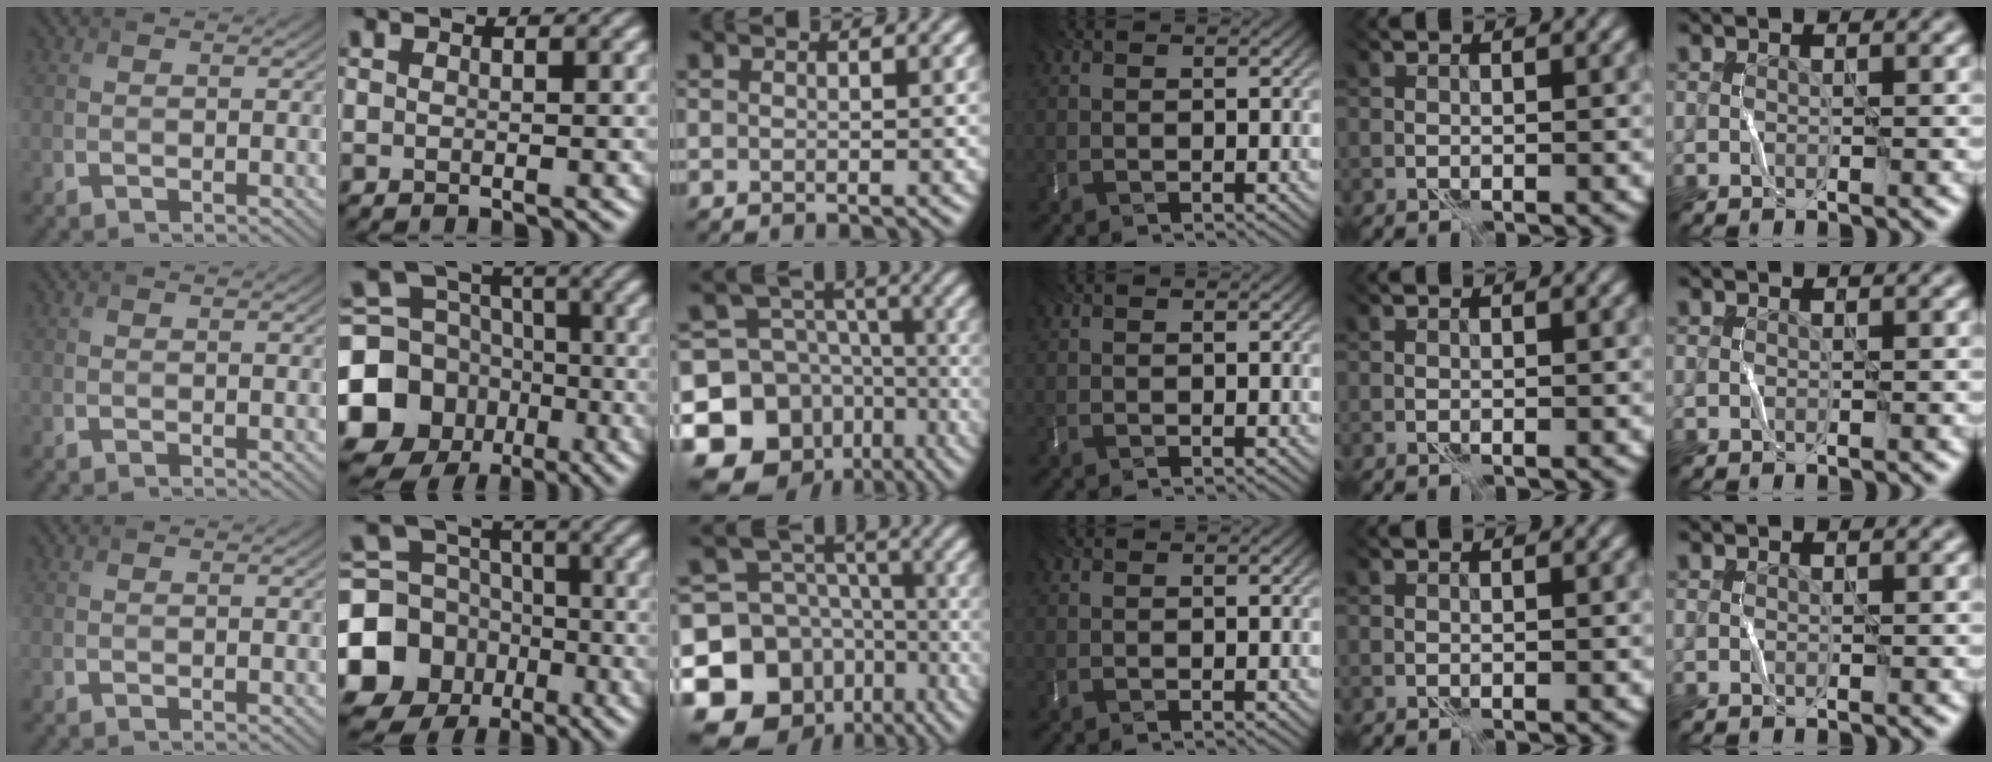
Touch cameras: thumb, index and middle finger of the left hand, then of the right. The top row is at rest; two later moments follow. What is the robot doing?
{"motion": "fold", "object": "bubble wrap"}